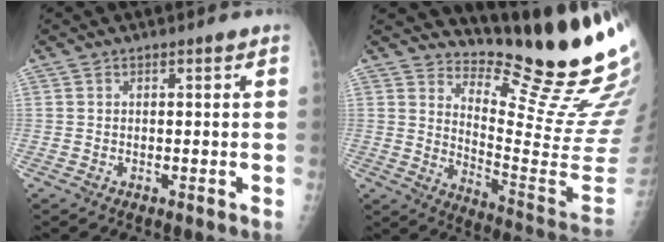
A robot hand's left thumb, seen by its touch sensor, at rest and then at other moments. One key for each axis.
{"total": 18.8, "fx": 16.7, "fy": 0.4, "fz": 8.6, "tx": -0.114, "ty": -0.196, "tz": 0.234}